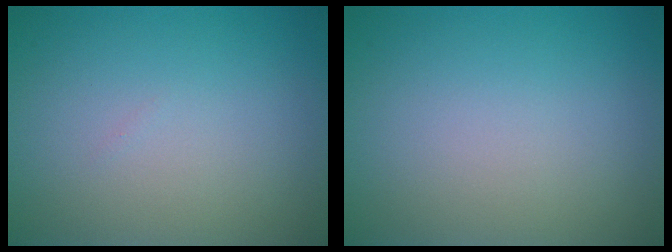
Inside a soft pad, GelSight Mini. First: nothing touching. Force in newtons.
{"total": 0.0}